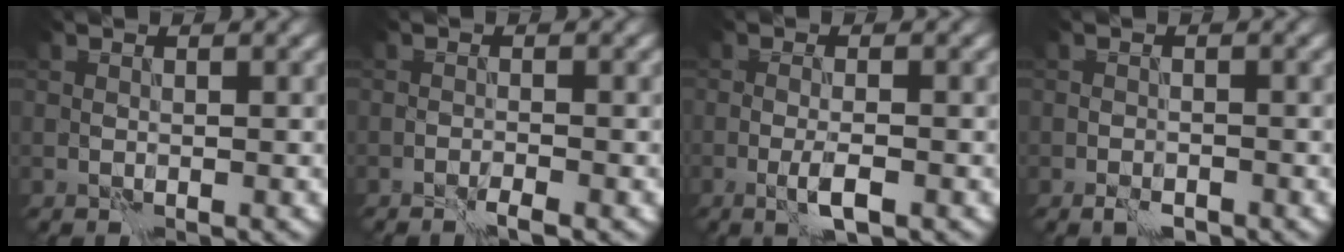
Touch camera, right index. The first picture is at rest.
{"total": 1.1, "force": [-1.0, -0.2, 0.5], "torque": [-0.006, 0.000, -0.020]}
{"total": 2.0, "force": [-1.0, 0.2, 1.8], "torque": [-0.035, 0.000, -0.021]}
{"total": 1.4, "force": [-1.1, 0.6, 0.7], "torque": [-0.009, 0.000, -0.020]}